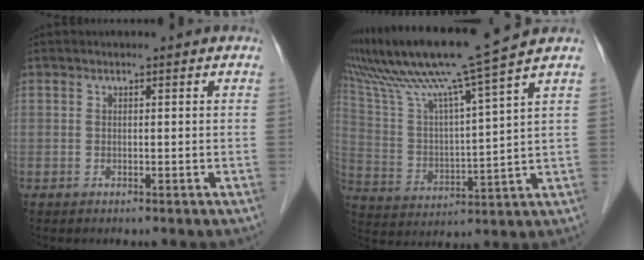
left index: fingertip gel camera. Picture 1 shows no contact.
{"total": 16.8, "force": [12.9, -2.4, 10.4], "torque": [-0.188, 0.006, 0.224]}